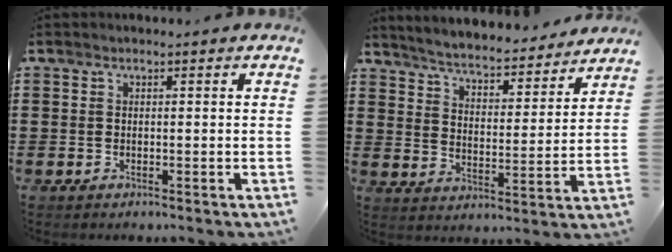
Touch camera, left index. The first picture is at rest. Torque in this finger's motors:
{"motor_torque": [2.14, 0.00, 0.71, 0.08]}